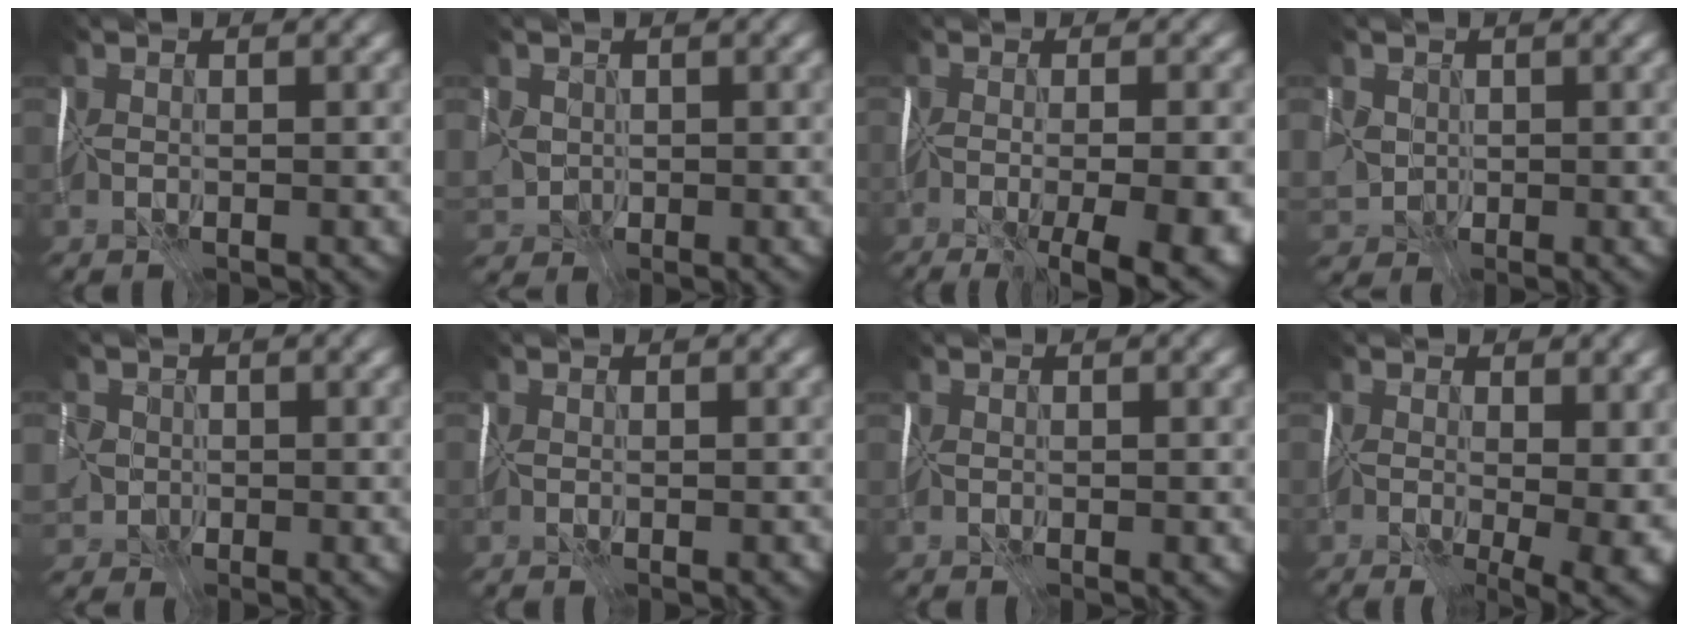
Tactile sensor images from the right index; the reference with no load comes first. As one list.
[{"total": 1.5, "force": [0.8, 1.2, 0.0], "torque": [-0.001, -0.001, 0.020]}, {"total": 11.6, "force": [-5.3, 3.8, 9.7], "torque": [-0.122, -0.025, -0.040]}, {"total": 1.9, "force": [0.8, 1.7, 0.2], "torque": [-0.007, 0.001, 0.020]}, {"total": 1.3, "force": [0.0, 1.3, -0.5], "torque": [0.019, 0.000, 0.007]}, {"total": 0.9, "force": [-0.5, 0.3, 0.7], "torque": [-0.003, 0.001, -0.007]}, {"total": 1.0, "force": [-0.3, 0.4, 0.8], "torque": [-0.011, -0.001, -0.003]}, {"total": 10.3, "force": [-0.7, 5.3, 8.8], "torque": [-0.096, -0.021, 0.015]}]